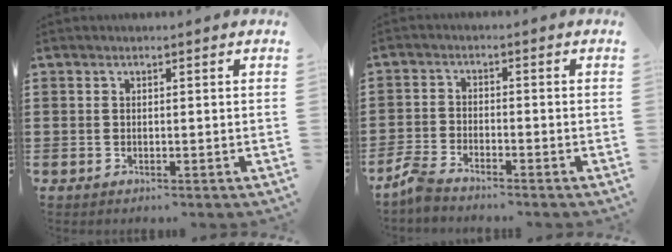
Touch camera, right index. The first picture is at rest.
{"total": 3.4, "force": [-3.2, 0.4, 1.0], "torque": [-0.041, -0.003, -0.071]}